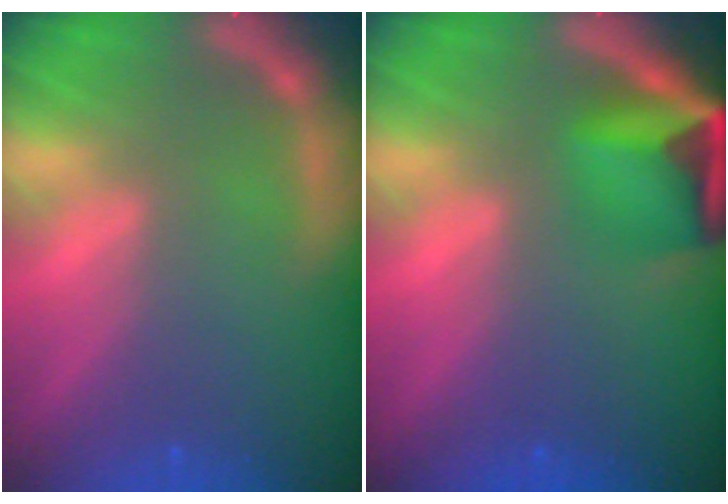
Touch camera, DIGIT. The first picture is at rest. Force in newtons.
{"total": 6.4}